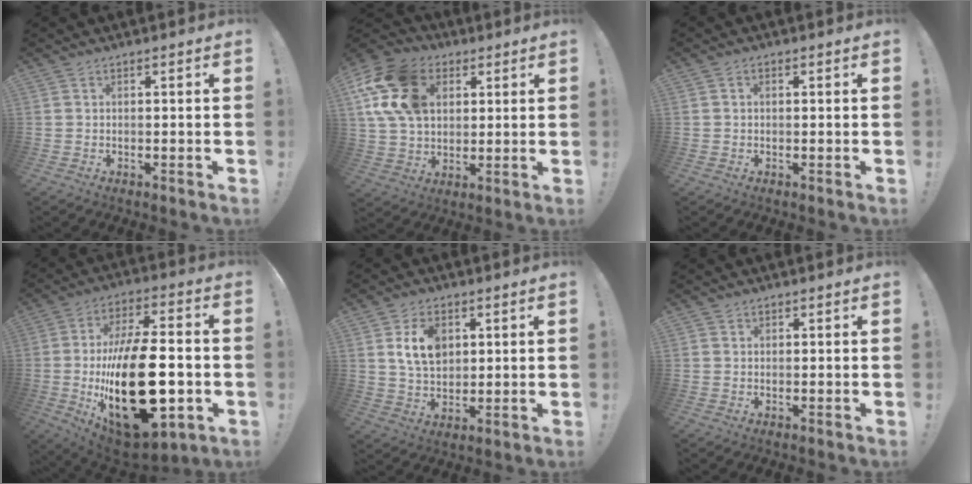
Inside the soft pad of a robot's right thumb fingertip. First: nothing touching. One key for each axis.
{"total": 19.8, "fx": 6.7, "fy": 14.5, "fz": 11.7, "tx": -0.214, "ty": -0.014, "tz": 0.130}
{"total": 0.9, "fx": -0.2, "fy": 0.7, "fz": 0.5, "tx": 0.000, "ty": 0.000, "tz": -0.005}
{"total": 31.4, "fx": -4.0, "fy": 15.3, "fz": 27.1, "tx": -0.485, "ty": 0.008, "tz": -0.051}
{"total": 10.6, "fx": 3.3, "fy": 7.5, "fz": 6.7, "tx": -0.110, "ty": 0.001, "tz": 0.061}
{"total": 0.7, "fx": 0.4, "fy": 0.6, "fz": 0.0, "tx": 0.003, "ty": -0.001, "tz": 0.008}